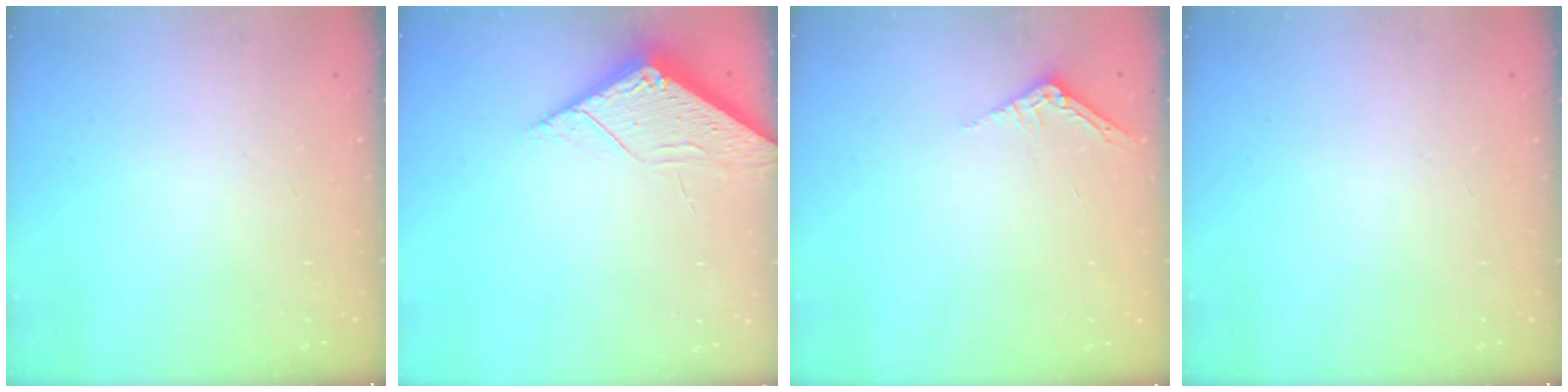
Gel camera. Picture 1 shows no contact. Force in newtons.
{"total": 4.0, "press": 3.9, "slide": 0.4}
{"total": 2.5, "press": 2.5, "slide": 0.2}
{"total": 0.0}